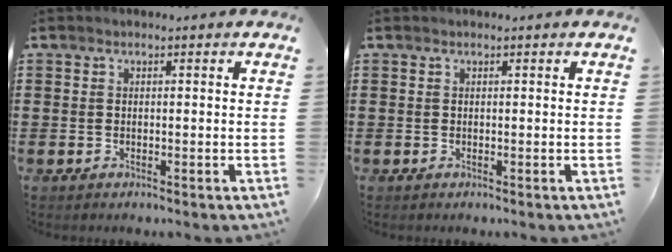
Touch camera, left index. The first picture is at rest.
{"total": 0.0}